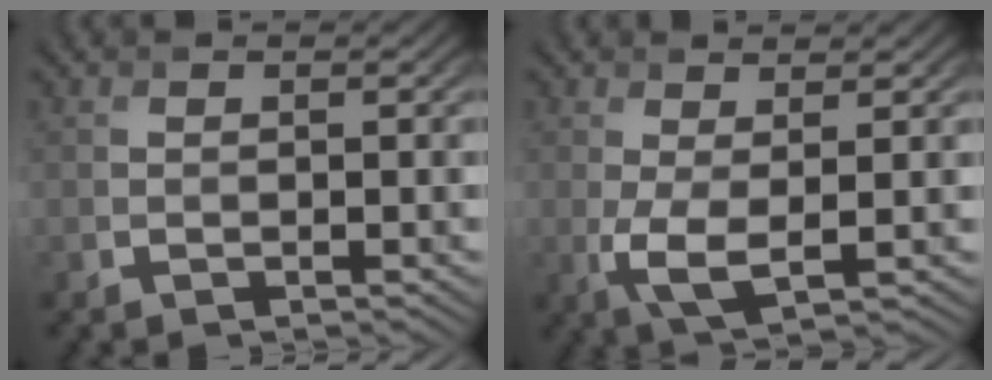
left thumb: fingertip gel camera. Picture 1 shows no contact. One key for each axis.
{"total": 3.9, "fx": 0.3, "fy": 1.3, "fz": 3.7, "tx": -0.092, "ty": -0.007, "tz": 0.005}